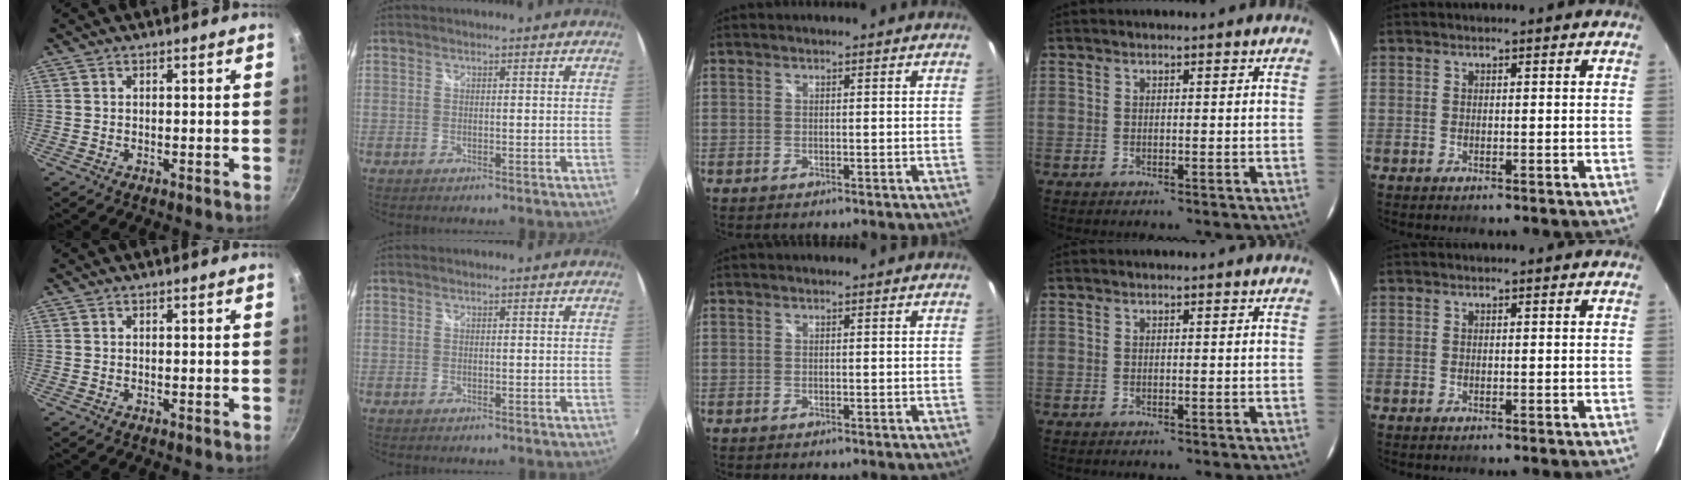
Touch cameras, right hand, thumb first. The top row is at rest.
{}